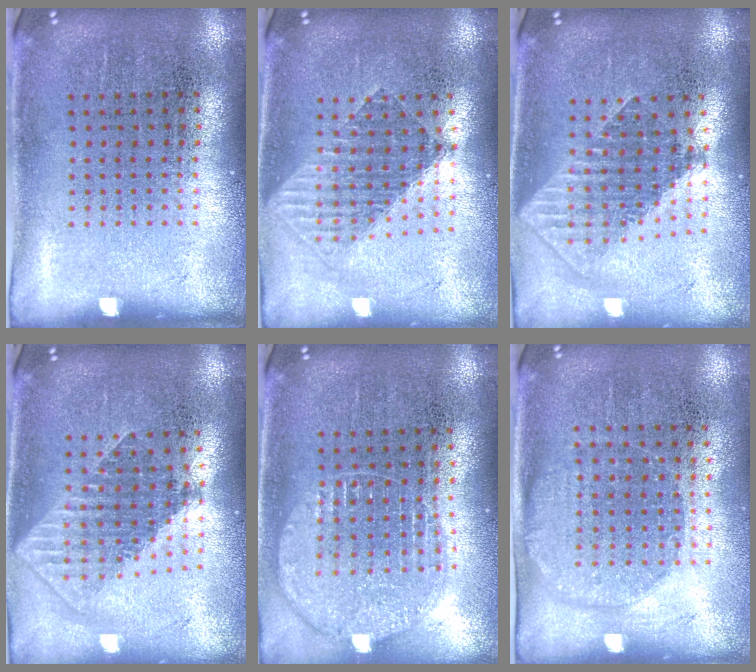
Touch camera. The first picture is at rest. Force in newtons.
{"total": 1.6, "press": 1.4, "slide": 0.7}
{"total": 1.8, "press": 1.4, "slide": 1.0}
{"total": 1.8, "press": 1.4, "slide": 1.0}
{"total": 1.1, "press": 1.1, "slide": 0.3}
{"total": 1.5, "press": 1.3, "slide": 0.7}